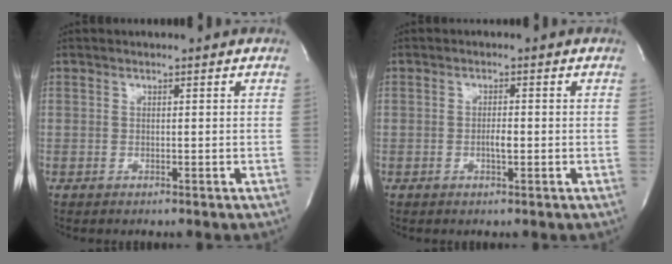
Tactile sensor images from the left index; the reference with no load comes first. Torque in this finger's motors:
{"motor_torque": [0.48, 0.00, 0.02, 0.01]}